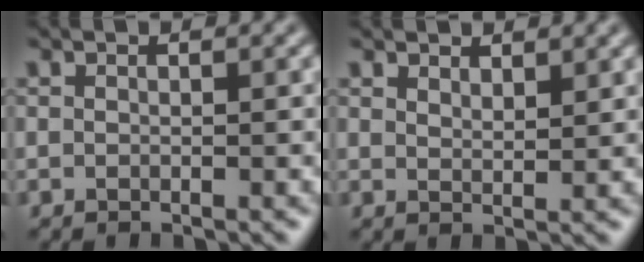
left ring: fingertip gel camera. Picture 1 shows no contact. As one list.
[{"total": 1.8, "force": [1.7, 0.5, 0.5], "torque": [-0.013, 0.002, 0.030]}]